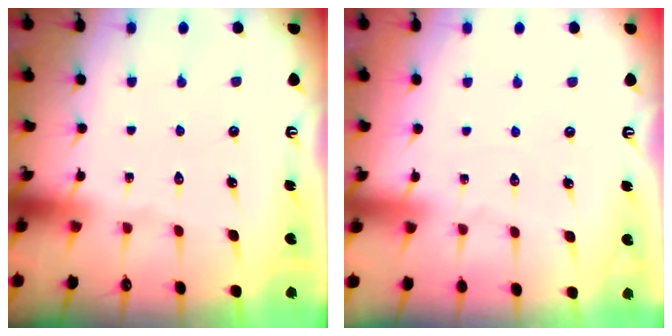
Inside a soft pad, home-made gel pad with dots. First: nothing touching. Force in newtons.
{"total": 1.8, "press": 1.7, "slide": 0.2}